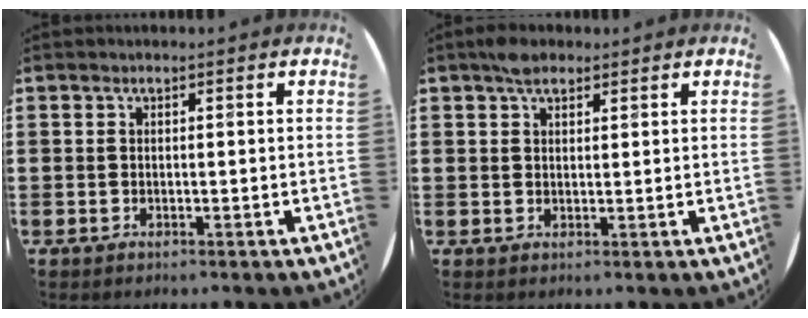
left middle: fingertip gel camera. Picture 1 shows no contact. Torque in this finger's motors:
{"motor_torque": [-0.08, 0.07, 0.20, 0.07]}